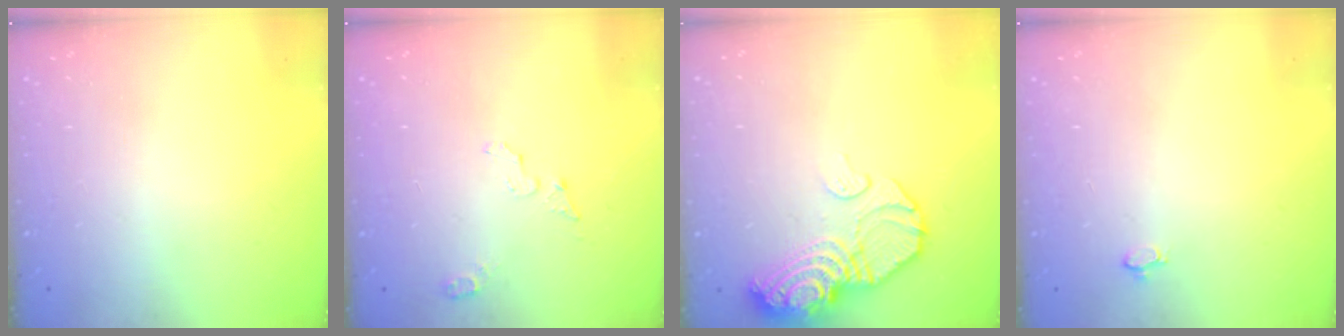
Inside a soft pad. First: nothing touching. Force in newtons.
{"total": 4.6, "press": 4.5, "slide": 0.6}
{"total": 13.0, "press": 12.9, "slide": 1.1}
{"total": 2.8, "press": 2.8, "slide": 0.3}